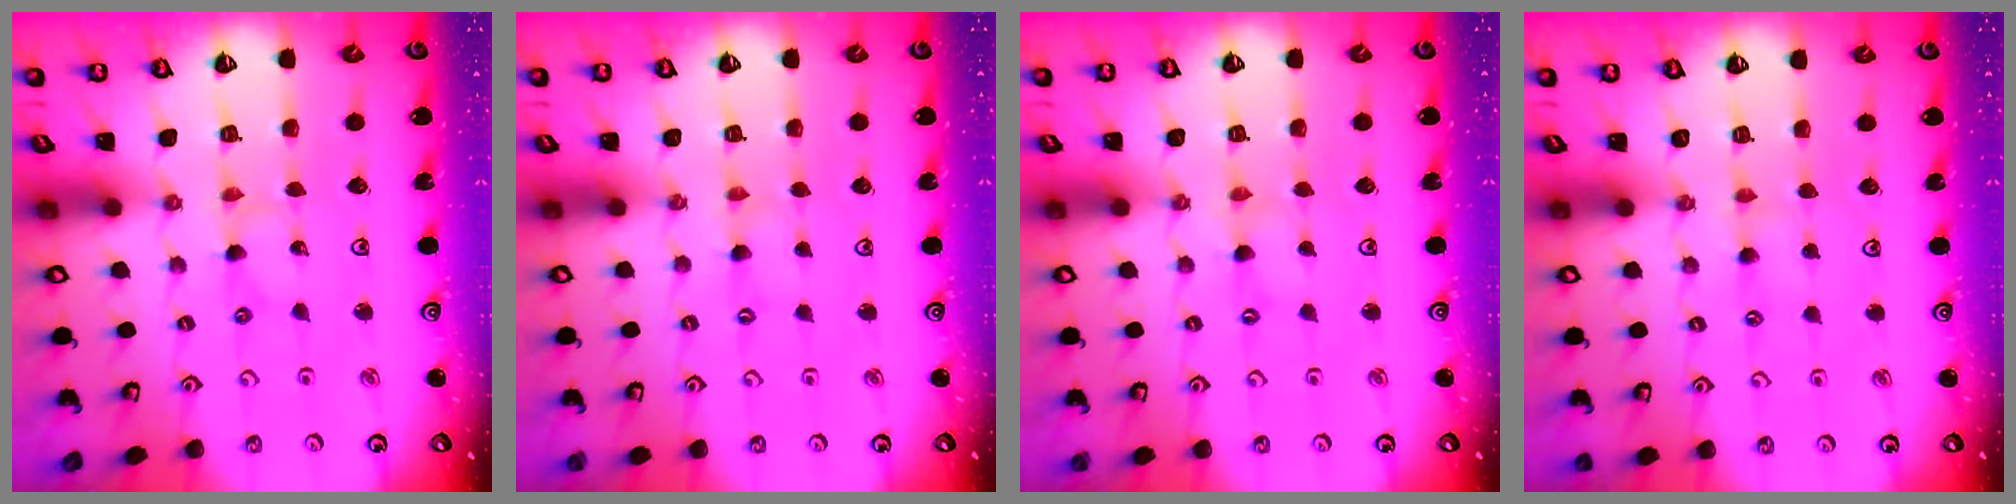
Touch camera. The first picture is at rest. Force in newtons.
{"total": 0.0}
{"total": 0.0}
{"total": 2.1, "press": 2.1, "slide": 0.4}